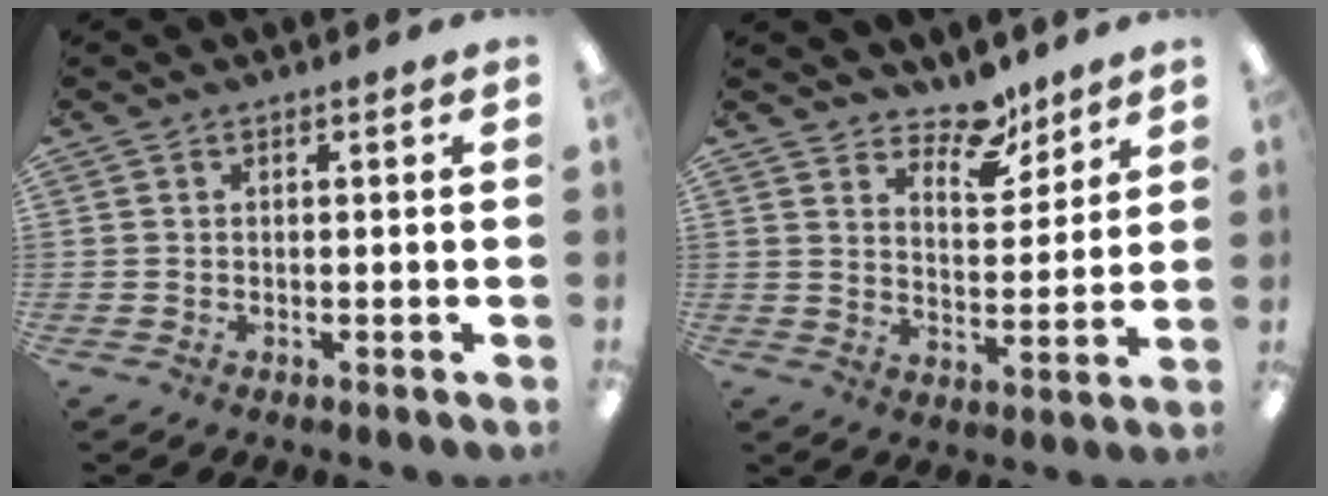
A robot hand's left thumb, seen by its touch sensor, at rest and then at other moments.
{"total": 9.1, "force": [7.8, 3.9, 2.7], "torque": [-0.024, -0.057, 0.138]}